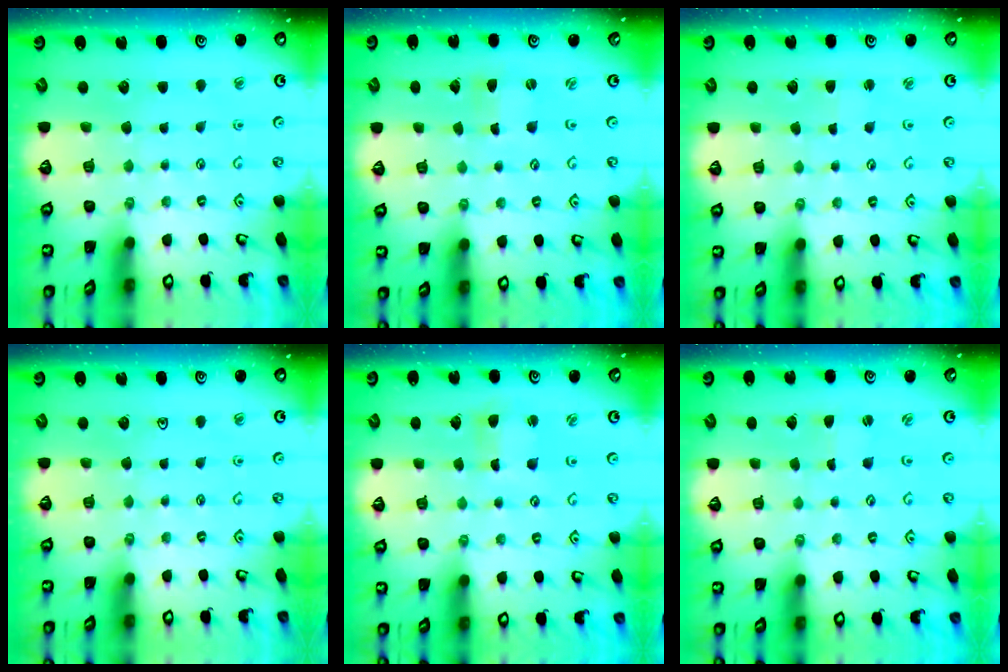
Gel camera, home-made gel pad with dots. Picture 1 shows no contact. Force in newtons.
{"total": 0.0}
{"total": 1.3, "press": 1.3, "slide": 0.2}
{"total": 0.0}
{"total": 2.2, "press": 2.2, "slide": 0.3}
{"total": 0.0}